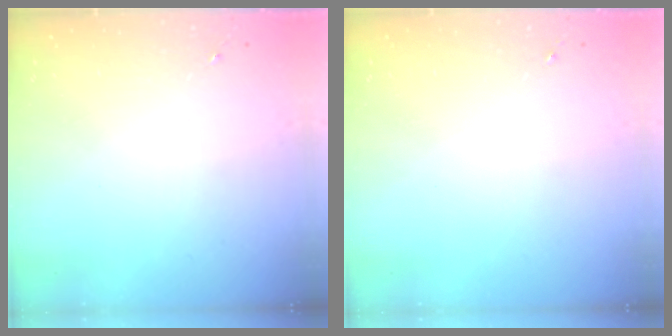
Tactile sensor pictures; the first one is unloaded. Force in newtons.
{"total": 0.0}